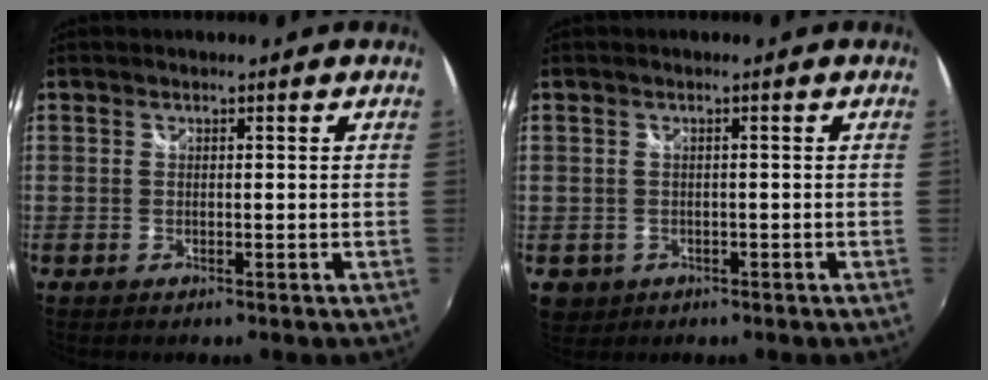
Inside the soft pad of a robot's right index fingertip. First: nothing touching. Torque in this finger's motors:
{"motor_torque": [-0.43, 0.24, -1.06, -0.21]}